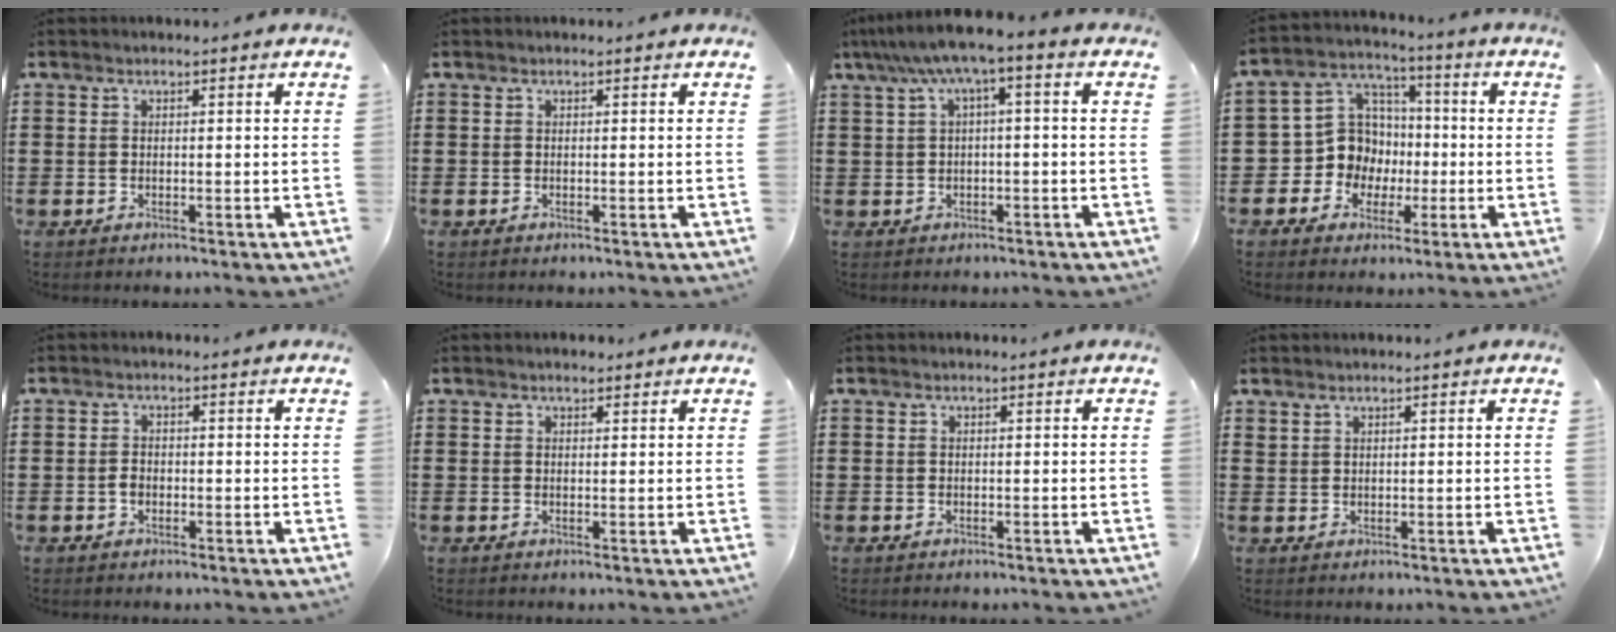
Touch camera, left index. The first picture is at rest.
{"total": 0.0}
{"total": 4.5, "force": [-0.1, 0.6, 4.5], "torque": [-0.092, -0.006, -0.009]}
{"total": 9.5, "force": [-0.6, 9.1, 2.7], "torque": [-0.104, 0.002, -0.007]}
{"total": 1.5, "force": [-0.4, 1.0, 1.0], "torque": [-0.029, 0.000, -0.010]}
{"total": 1.1, "force": [1.0, 0.4, 0.4], "torque": [-0.008, 0.003, 0.018]}
{"total": 0.0}
{"total": 1.1, "force": [1.1, 0.3, 0.2], "torque": [-0.005, 0.001, 0.022]}